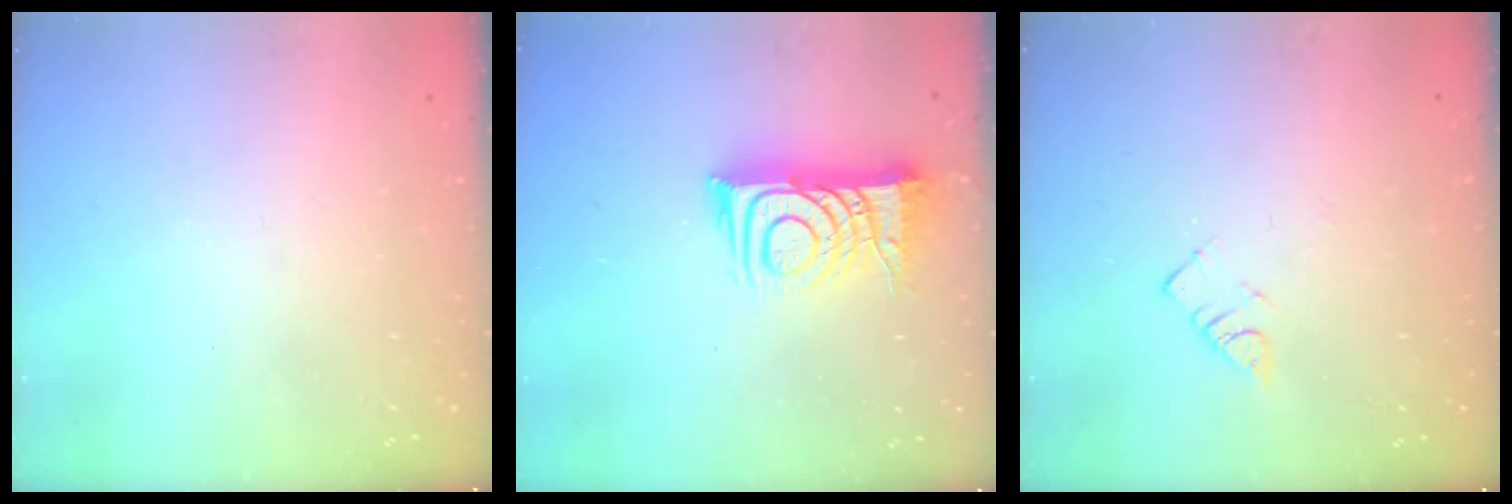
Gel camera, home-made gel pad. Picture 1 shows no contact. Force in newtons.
{"total": 13.1, "press": 13.0, "slide": 1.0}
{"total": 3.2, "press": 3.2, "slide": 0.4}